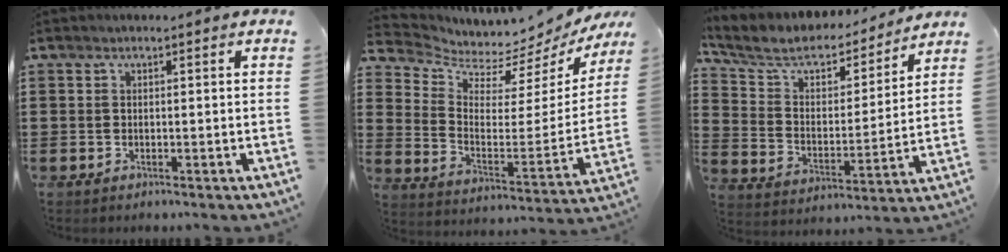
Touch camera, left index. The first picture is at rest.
{"total": 4.8, "force": [4.7, 0.8, 0.5], "torque": [-0.035, -0.061, 0.072]}
{"total": 6.9, "force": [5.7, 2.8, 2.8], "torque": [-0.085, -0.034, 0.094]}